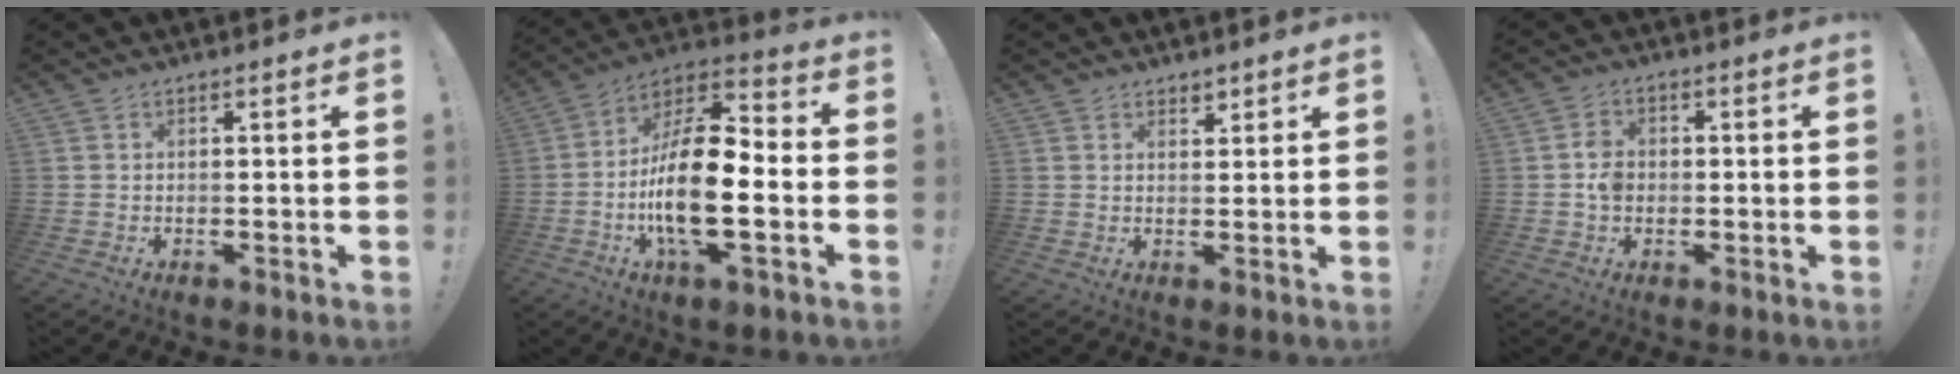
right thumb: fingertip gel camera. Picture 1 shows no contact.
{"total": 20.0, "force": [-3.9, 7.8, 18.0], "torque": [-0.347, 0.016, -0.065]}
{"total": 2.2, "force": [1.8, 1.2, 0.4], "torque": [0.010, -0.015, 0.031]}
{"total": 4.3, "force": [-0.7, 3.3, 2.7], "torque": [-0.033, 0.007, -0.014]}